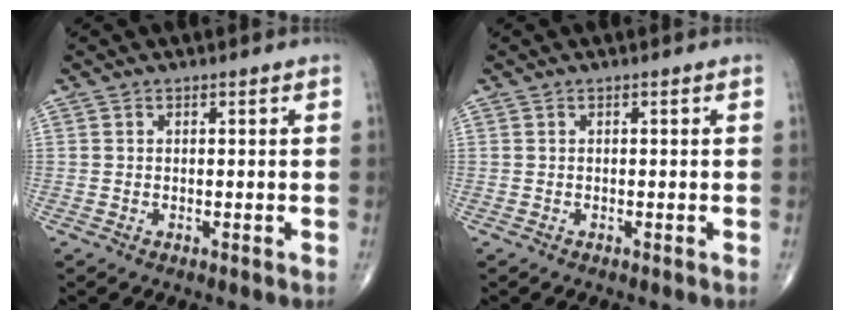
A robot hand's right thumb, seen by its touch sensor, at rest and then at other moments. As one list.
[{"total": 0.0}]